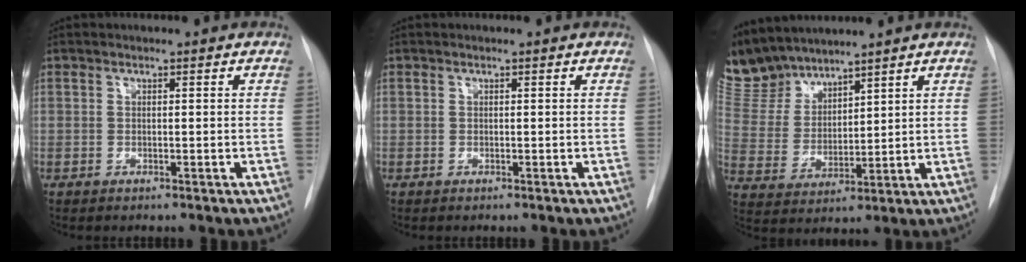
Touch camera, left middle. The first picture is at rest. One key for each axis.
{"total": 0.0}
{"total": 10.2, "fx": 9.8, "fy": 2.4, "fz": 1.6, "tx": -0.050, "ty": 0.003, "tz": 0.217}